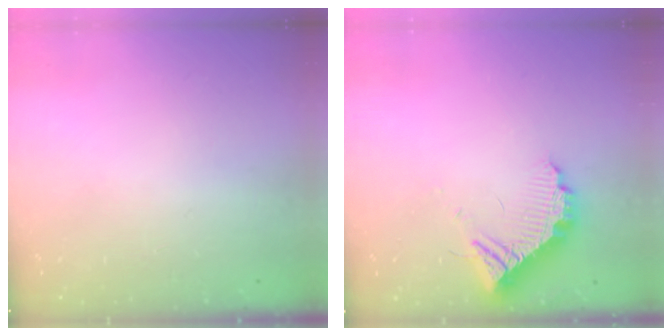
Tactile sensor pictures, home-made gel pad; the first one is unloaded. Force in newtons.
{"total": 11.1, "press": 11.1, "slide": 0.8}